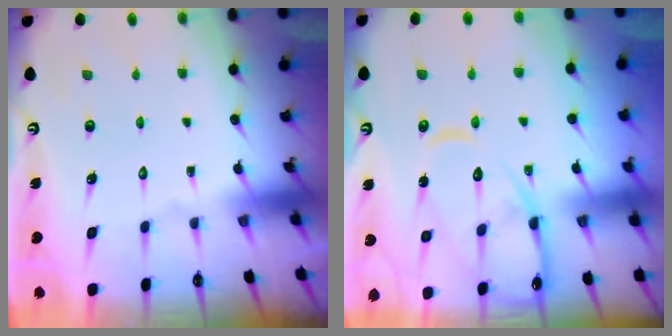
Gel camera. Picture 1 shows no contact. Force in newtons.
{"total": 14.4, "press": 14.3, "slide": 1.4}